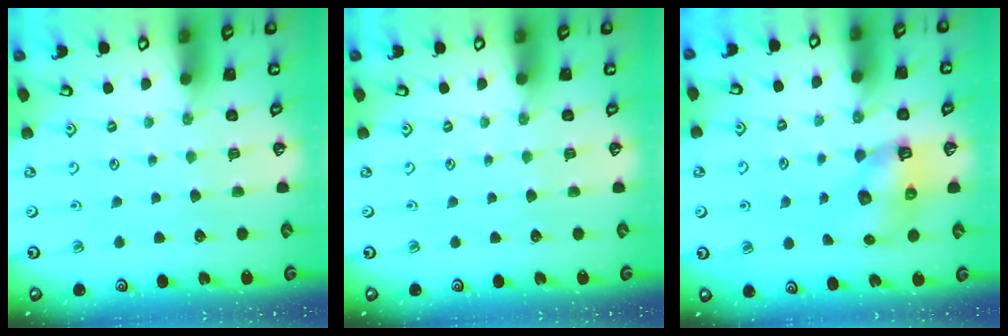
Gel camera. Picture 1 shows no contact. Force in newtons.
{"total": 0.0}
{"total": 7.3, "press": 7.2, "slide": 1.0}